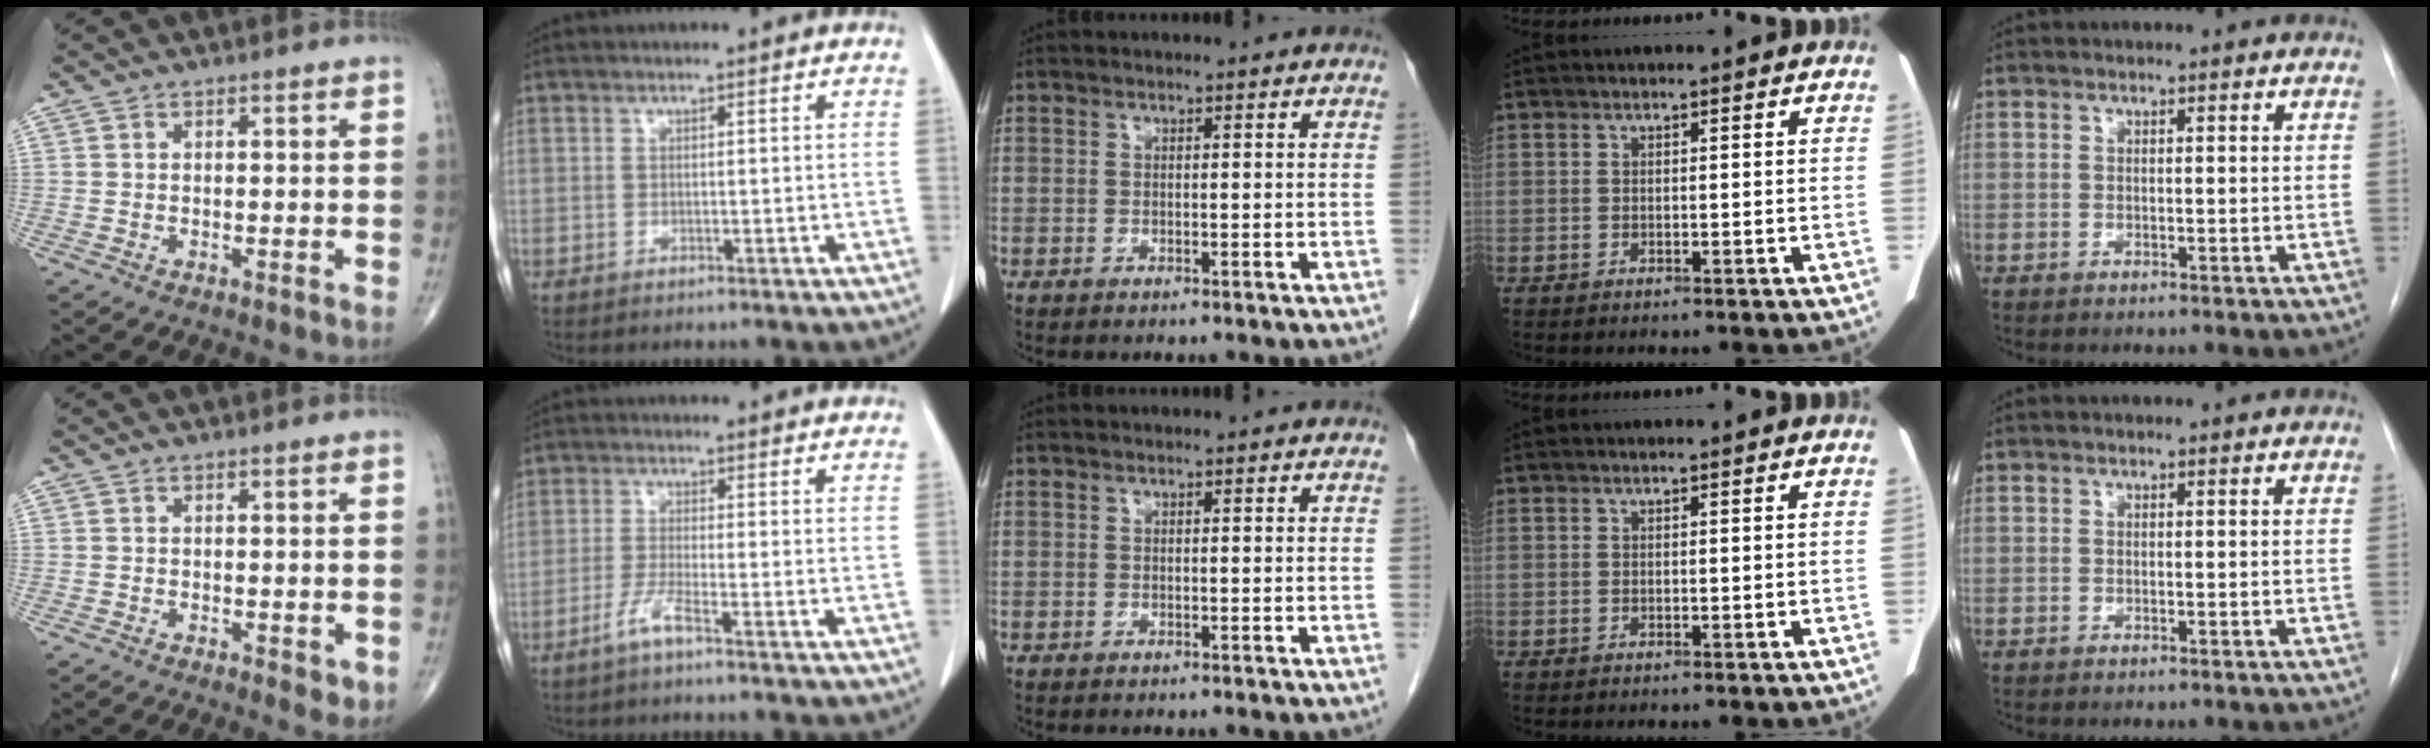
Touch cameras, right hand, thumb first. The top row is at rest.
{"thumb": {"total": 2.6, "force": [-0.4, 1.2, 2.2], "torque": [-0.017, -0.005, -0.004]}, "index": {"total": 3.3, "force": [-2.3, -0.3, 2.4], "torque": [-0.052, -0.004, -0.051]}}